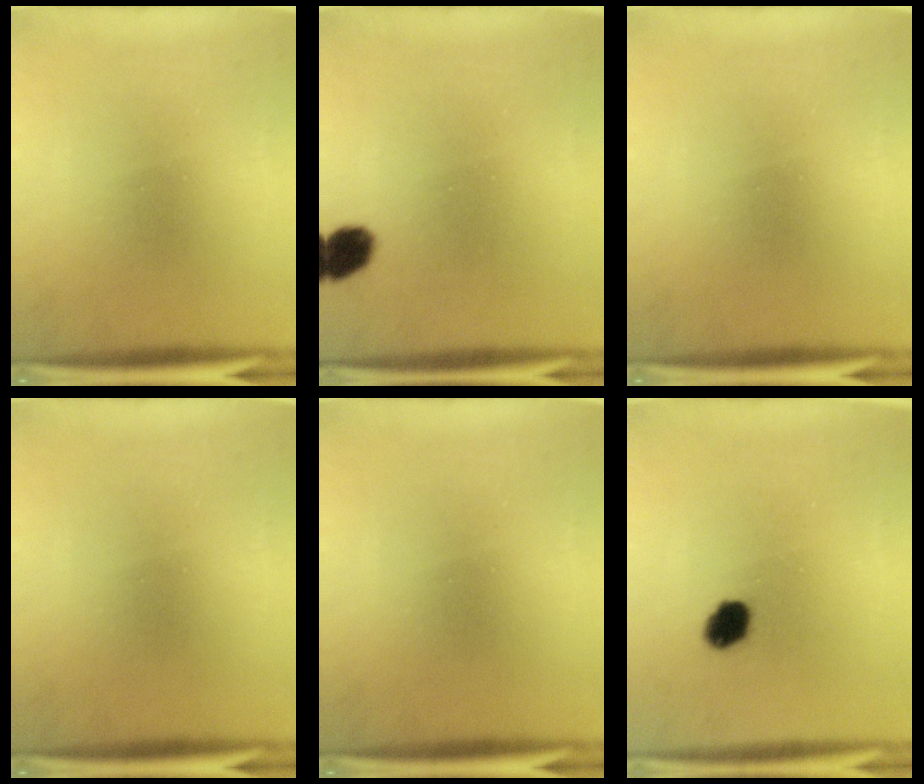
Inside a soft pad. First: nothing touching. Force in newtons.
{"total": 5.0}
{"total": 0.0}
{"total": 0.0}
{"total": 0.0}
{"total": 4.0}